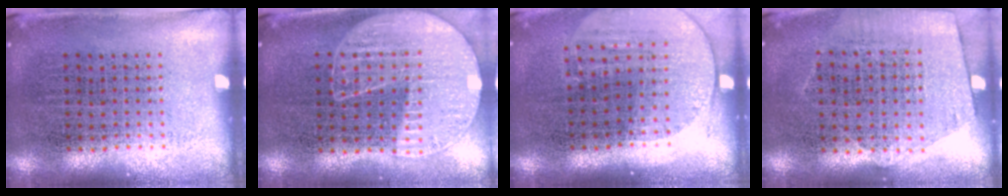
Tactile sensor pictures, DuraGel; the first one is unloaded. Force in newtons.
{"total": 1.2, "press": 1.1, "slide": 0.2}
{"total": 1.6, "press": 1.4, "slide": 0.7}
{"total": 1.2, "press": 1.0, "slide": 0.7}